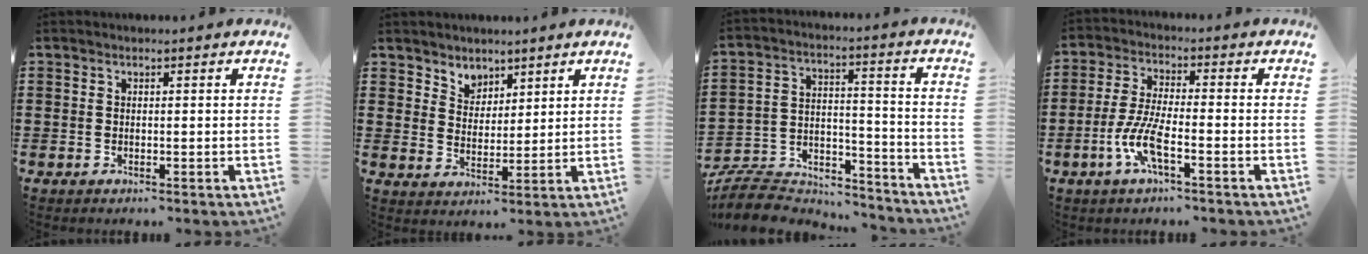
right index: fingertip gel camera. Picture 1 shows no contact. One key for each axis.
{"total": 4.0, "fx": 3.1, "fy": 2.4, "fz": -0.4, "tx": -0.012, "ty": 0.002, "tz": 0.059}
{"total": 8.8, "fx": -8.2, "fy": 2.4, "fz": 2.0, "tx": -0.045, "ty": 0.015, "tz": -0.163}
{"total": 6.9, "fx": -3.1, "fy": 1.6, "fz": 5.9, "tx": -0.145, "ty": -0.017, "tz": -0.066}